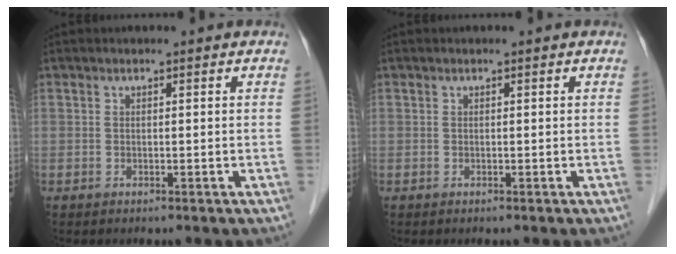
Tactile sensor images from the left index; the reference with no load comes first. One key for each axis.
{"total": 0.0}